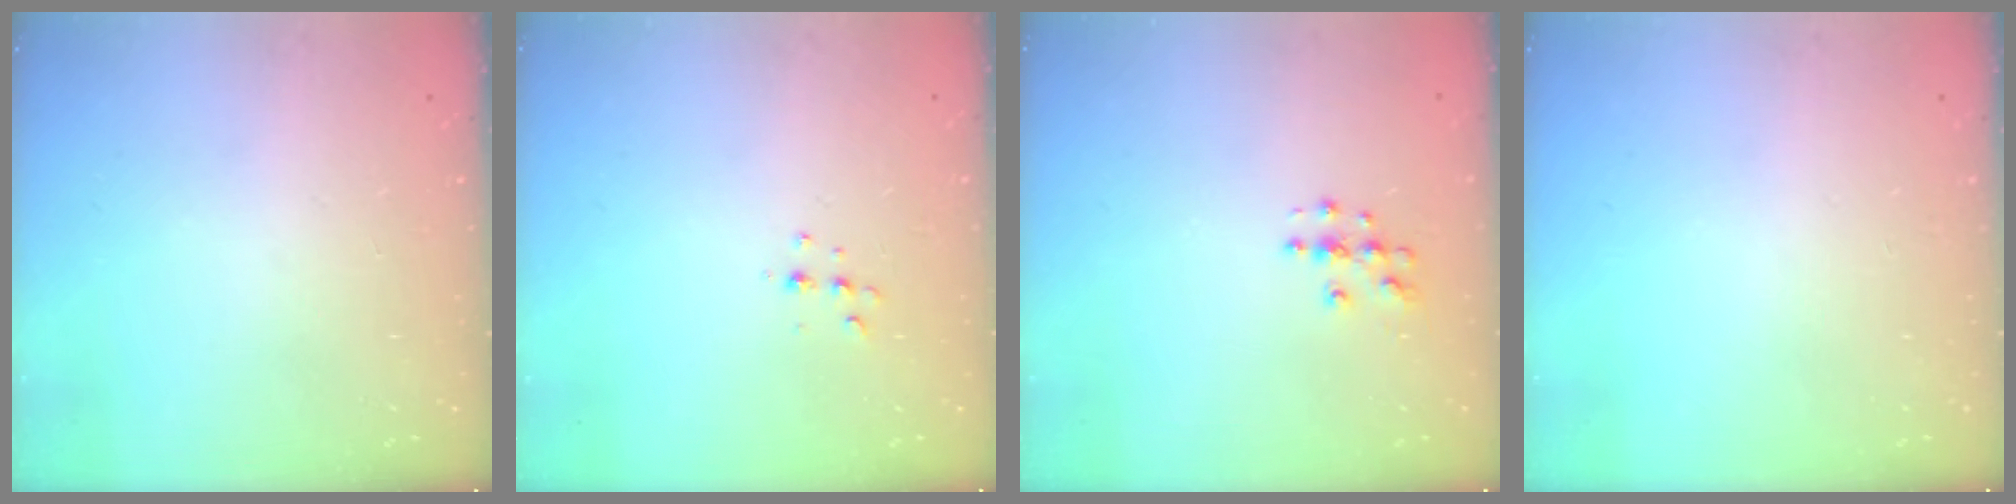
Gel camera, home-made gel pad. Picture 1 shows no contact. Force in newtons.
{"total": 4.3, "press": 4.2, "slide": 0.8}
{"total": 3.9, "press": 3.9, "slide": 0.3}
{"total": 0.0}